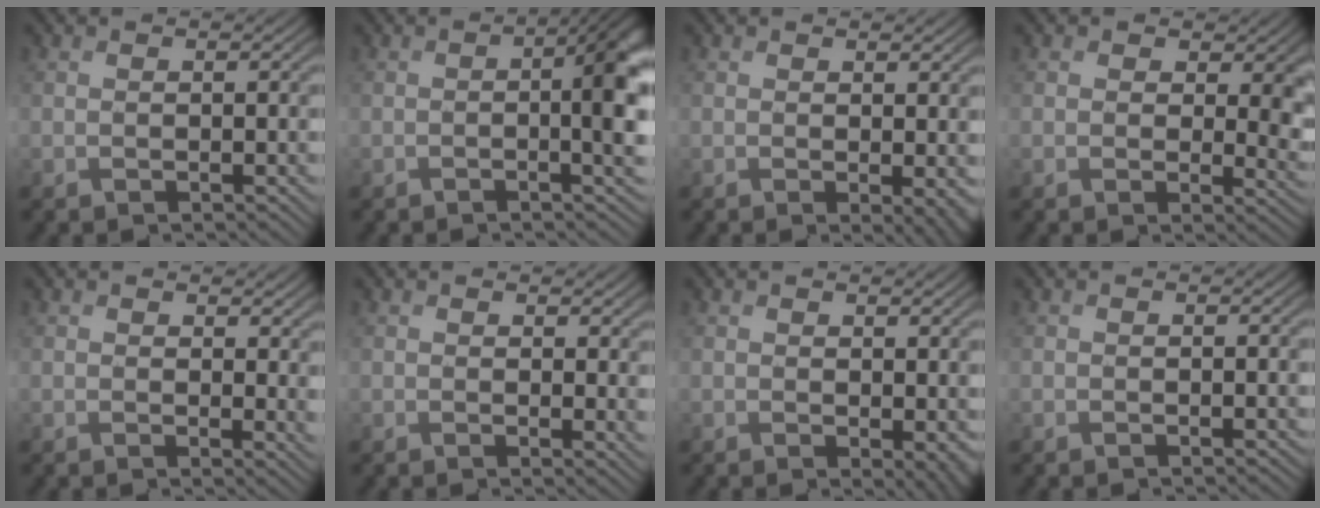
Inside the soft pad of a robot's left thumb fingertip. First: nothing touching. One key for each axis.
{"total": 5.6, "fx": -0.5, "fy": 1.6, "fz": 5.3, "tx": -0.067, "ty": -0.001, "tz": -0.008}
{"total": 2.6, "fx": 0.2, "fy": 1.0, "fz": 2.4, "tx": -0.031, "ty": -0.008, "tz": 0.005}
{"total": 6.2, "fx": 1.6, "fy": 4.3, "fz": 4.1, "tx": -0.065, "ty": -0.017, "tz": 0.020}
{"total": 3.0, "fx": 1.5, "fy": 1.6, "fz": 2.1, "tx": -0.028, "ty": -0.006, "tz": 0.027}
{"total": 2.3, "fx": 1.2, "fy": 1.0, "fz": 1.7, "tx": -0.023, "ty": -0.005, "tz": 0.020}
{"total": 3.0, "fx": 0.4, "fy": 1.7, "fz": 2.4, "tx": -0.033, "ty": -0.009, "tz": 0.011}
{"total": 0.0}